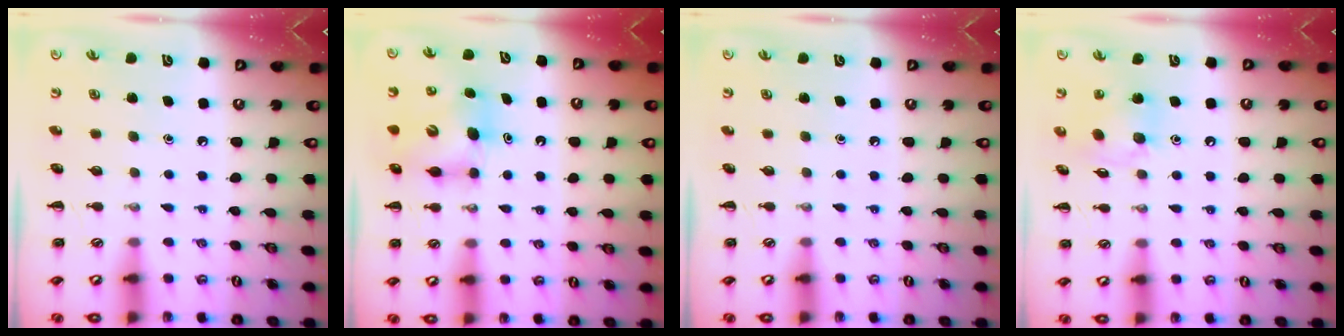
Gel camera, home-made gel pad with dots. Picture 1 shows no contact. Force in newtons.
{"total": 6.7, "press": 6.7, "slide": 0.4}
{"total": 0.0}
{"total": 10.8, "press": 10.6, "slide": 2.4}